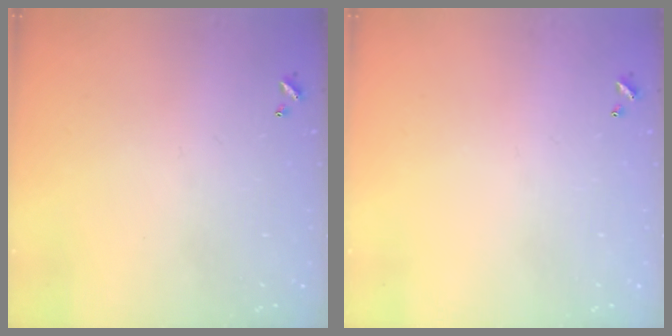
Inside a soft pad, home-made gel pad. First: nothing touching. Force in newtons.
{"total": 0.0}